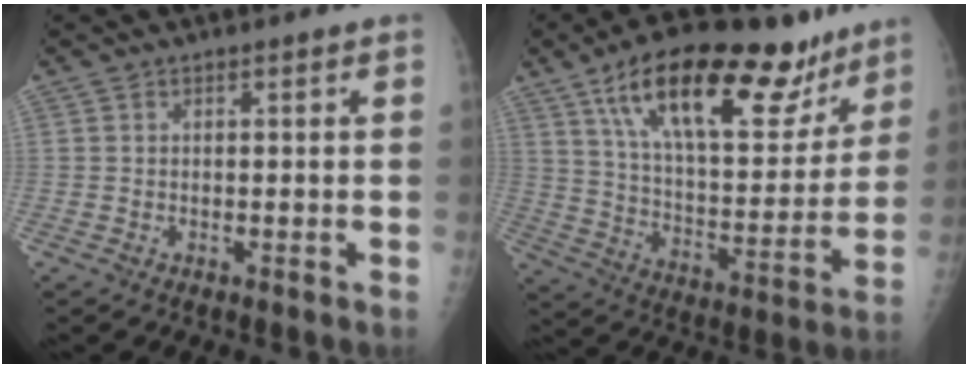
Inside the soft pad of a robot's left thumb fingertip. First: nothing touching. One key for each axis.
{"total": 27.3, "fx": 16.7, "fy": 11.1, "fz": 18.6, "tx": -0.251, "ty": -0.037, "tz": 0.270}